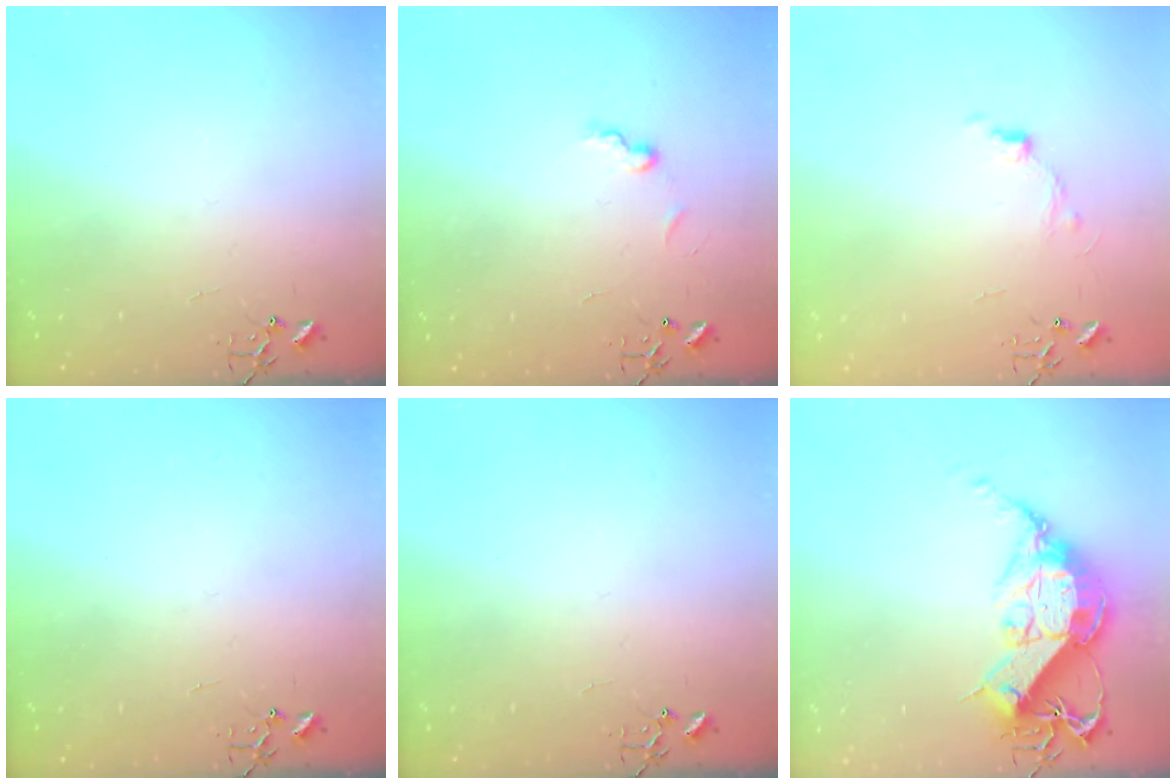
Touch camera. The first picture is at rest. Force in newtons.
{"total": 6.9, "press": 6.9, "slide": 0.7}
{"total": 6.8, "press": 6.8, "slide": 0.7}
{"total": 0.0}
{"total": 0.0}
{"total": 15.7, "press": 15.6, "slide": 1.4}